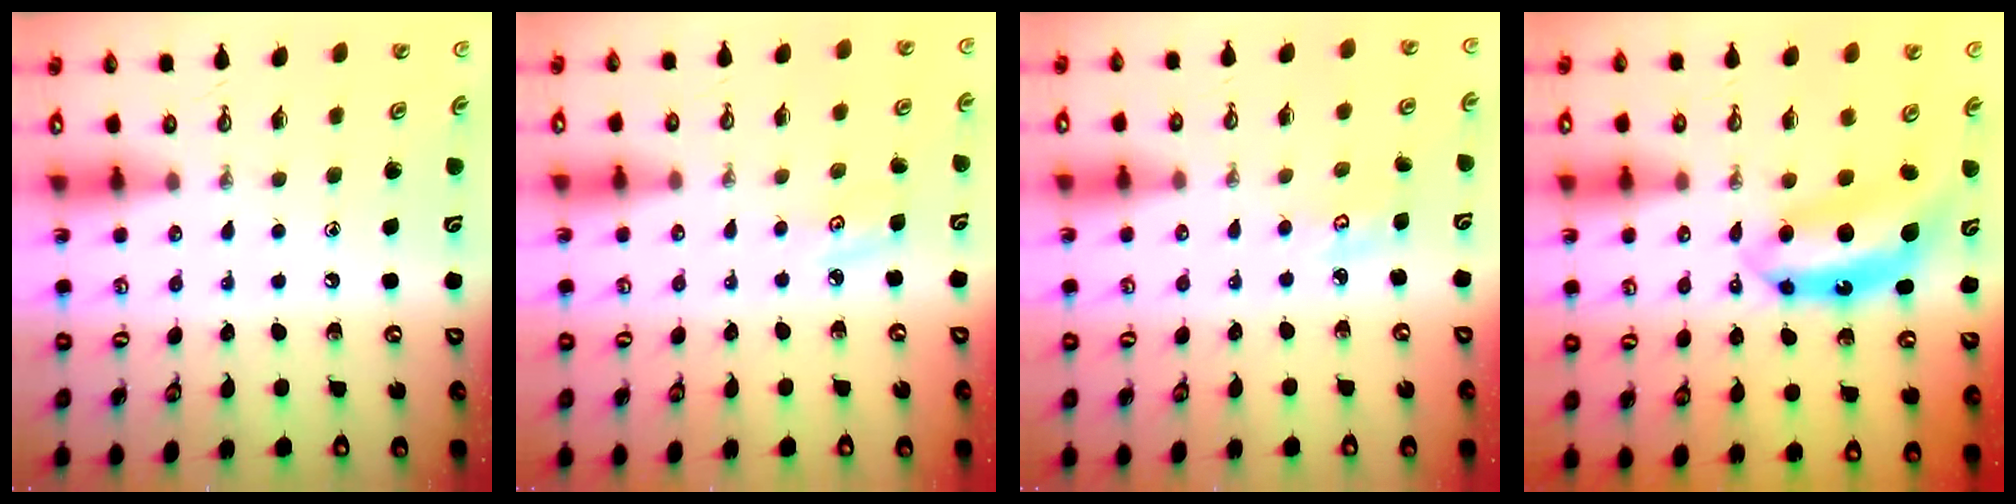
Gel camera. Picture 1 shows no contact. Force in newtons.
{"total": 3.7, "press": 3.6, "slide": 0.4}
{"total": 3.7, "press": 3.7, "slide": 0.4}
{"total": 7.2, "press": 7.2, "slide": 0.7}